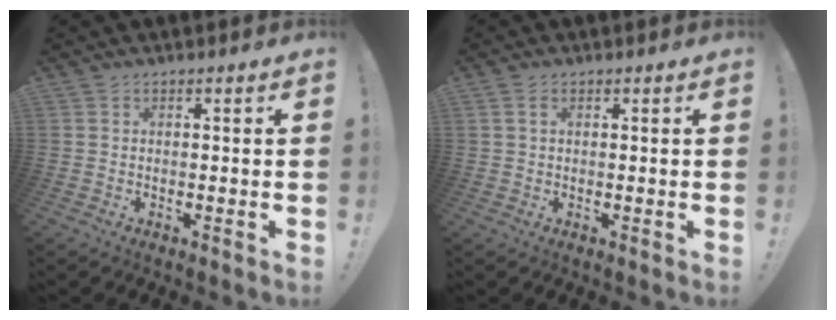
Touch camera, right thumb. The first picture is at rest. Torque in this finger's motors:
{"motor_torque": [0.10, -0.10, -0.16, 0.12, 0.09]}